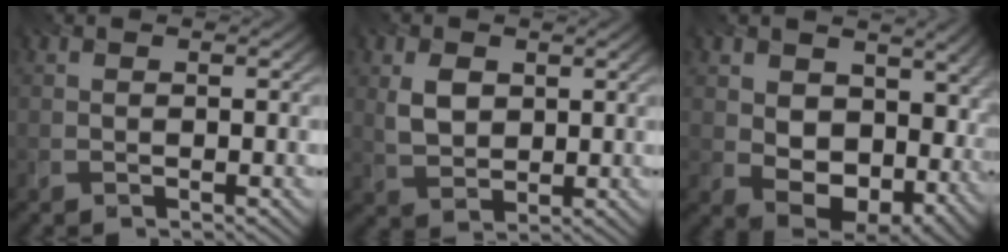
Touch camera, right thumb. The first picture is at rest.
{"total": 4.4, "force": [1.4, 3.1, 2.8], "torque": [-0.072, 0.002, 0.030]}
{"total": 12.6, "force": [1.9, 8.9, 8.6], "torque": [-0.158, -0.020, 0.040]}